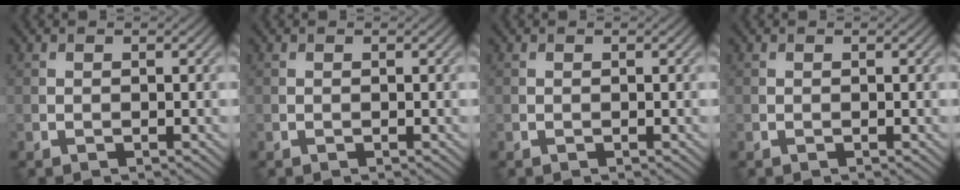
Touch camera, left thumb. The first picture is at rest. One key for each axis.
{"total": 0.0}
{"total": 0.0}
{"total": 0.0}